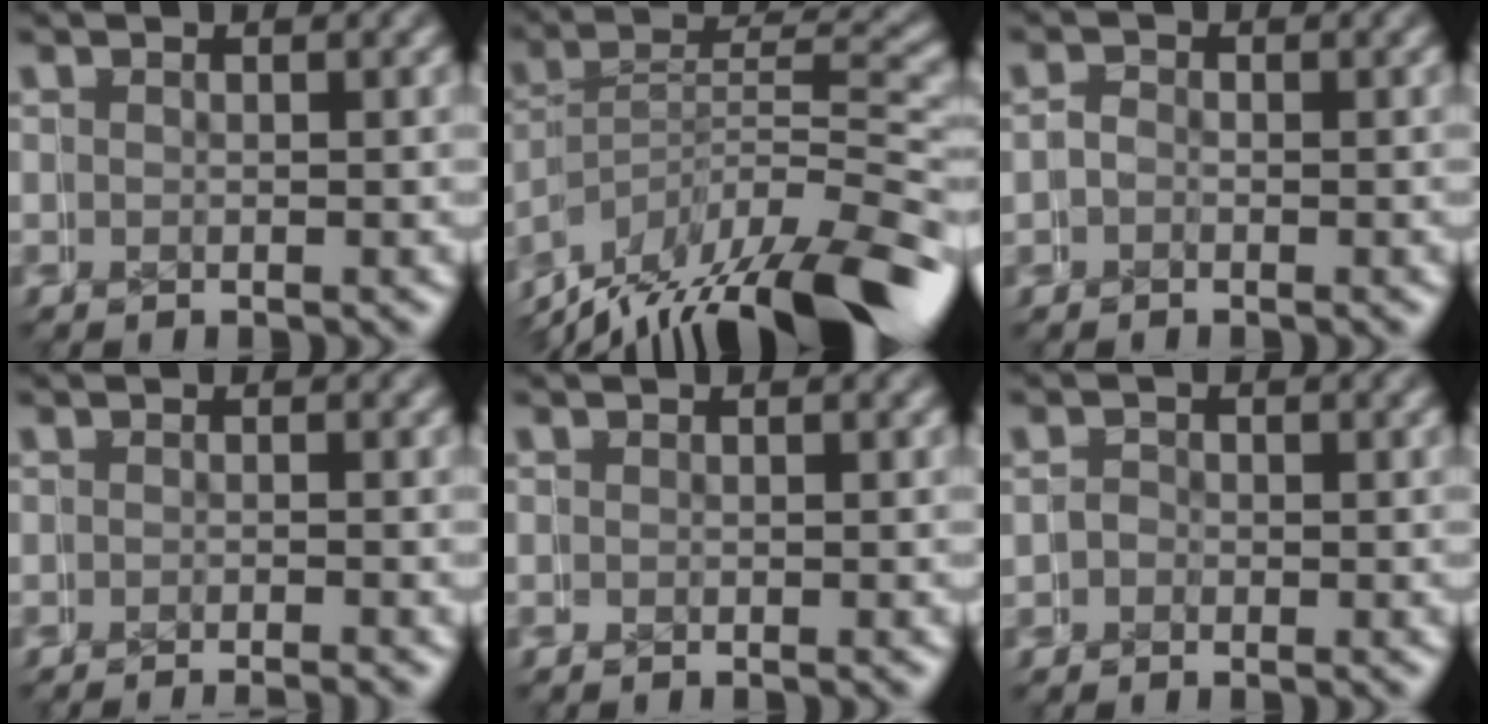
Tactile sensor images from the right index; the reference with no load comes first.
{"total": 11.7, "force": [-6.9, 5.1, 7.9], "torque": [-0.125, -0.011, -0.104]}
{"total": 0.9, "force": [-0.1, 0.9, 0.2], "torque": [0.004, 0.008, -0.010]}
{"total": 2.5, "force": [-2.3, 0.5, 0.8], "torque": [-0.001, -0.001, -0.034]}
{"total": 0.0}
{"total": 0.5, "force": [0.0, 0.5, -0.2], "torque": [0.018, 0.008, -0.007]}